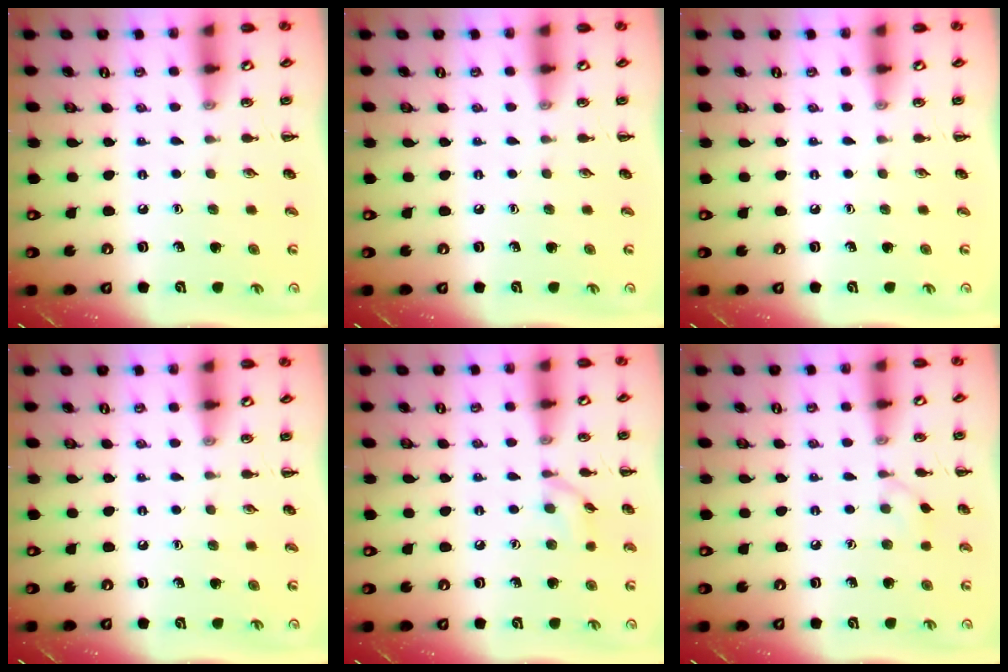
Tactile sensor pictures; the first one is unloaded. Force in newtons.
{"total": 0.0}
{"total": 0.0}
{"total": 0.0}
{"total": 6.8, "press": 6.7, "slide": 0.7}
{"total": 2.8, "press": 2.5, "slide": 1.1}